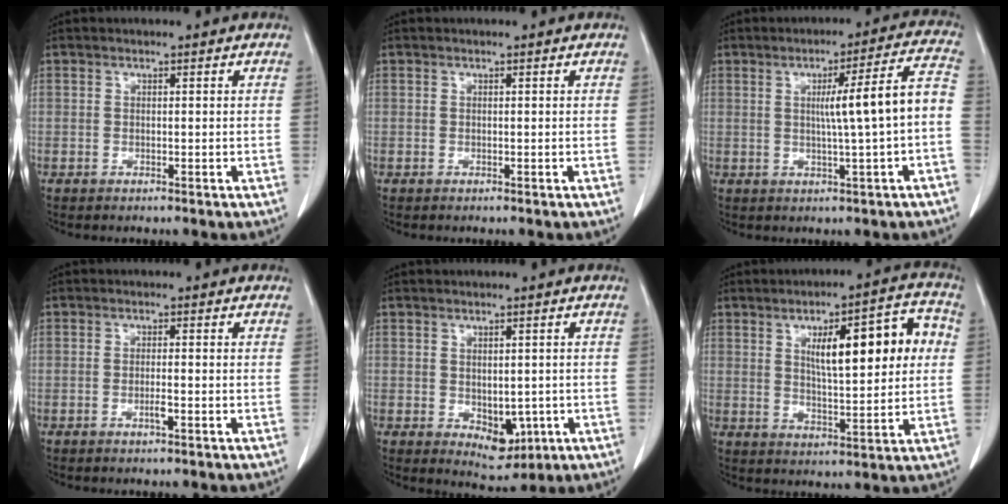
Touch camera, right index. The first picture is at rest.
{"total": 0.0}
{"total": 9.6, "force": [-0.5, -0.7, 9.5], "torque": [-0.135, 0.015, -0.006]}
{"total": 1.7, "force": [-0.8, 0.1, 1.5], "torque": [-0.030, -0.001, -0.014]}
{"total": 5.5, "force": [-1.3, 3.2, 4.2], "torque": [-0.052, -0.009, -0.003]}
{"total": 13.5, "force": [3.2, 3.2, 12.8], "torque": [-0.180, 0.025, 0.049]}